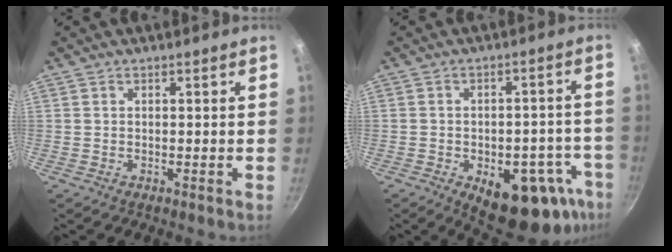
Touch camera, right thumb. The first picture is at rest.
{"total": 17.8, "force": [-8.2, 9.3, 12.8], "torque": [-0.096, 0.022, -0.099]}